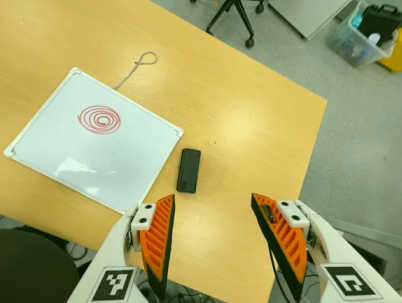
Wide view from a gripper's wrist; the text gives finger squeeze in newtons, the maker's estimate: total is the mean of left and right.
{"total": 0.0}